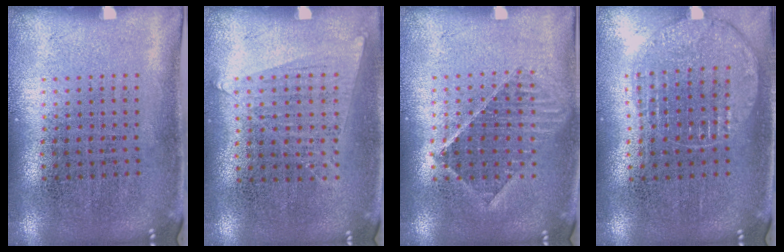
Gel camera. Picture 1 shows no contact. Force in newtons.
{"total": 0.7, "press": 0.5, "slide": 0.5}
{"total": 1.2, "press": 1.1, "slide": 0.4}
{"total": 1.1, "press": 1.1, "slide": 0.1}